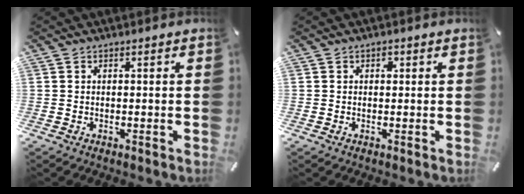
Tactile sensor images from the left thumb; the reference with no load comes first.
{"total": 1.2, "force": [0.4, 0.9, 0.8], "torque": [-0.009, 0.001, 0.004]}